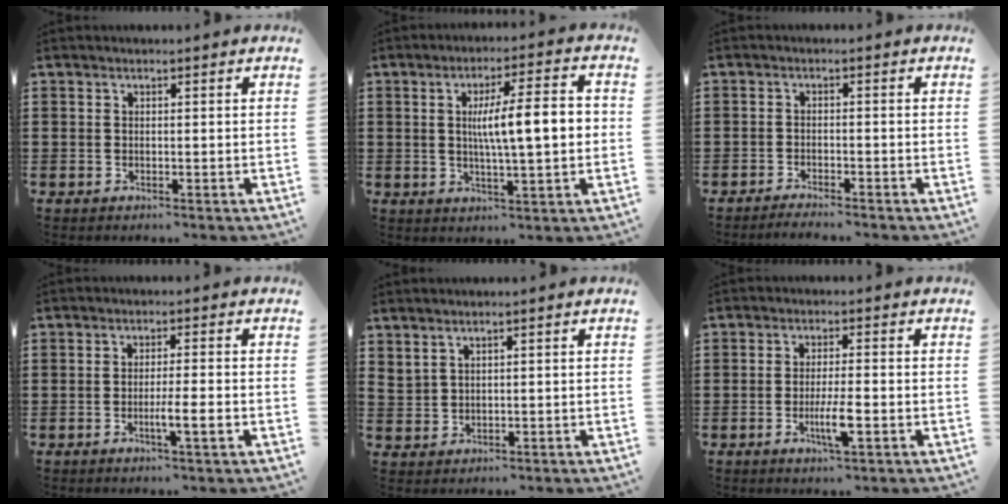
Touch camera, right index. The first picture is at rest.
{"total": 9.7, "force": [0.8, 1.9, 9.5], "torque": [-0.156, 0.000, 0.006]}
{"total": 1.9, "force": [-1.8, -0.1, 0.2], "torque": [-0.006, 0.003, -0.038]}
{"total": 3.9, "force": [-1.4, 0.1, 3.7], "torque": [-0.062, -0.008, -0.024]}
{"total": 1.5, "force": [1.3, 0.5, 0.5], "torque": [-0.013, 0.001, 0.025]}
{"total": 5.0, "force": [-1.7, 0.7, 4.7], "torque": [-0.085, -0.006, -0.030]}